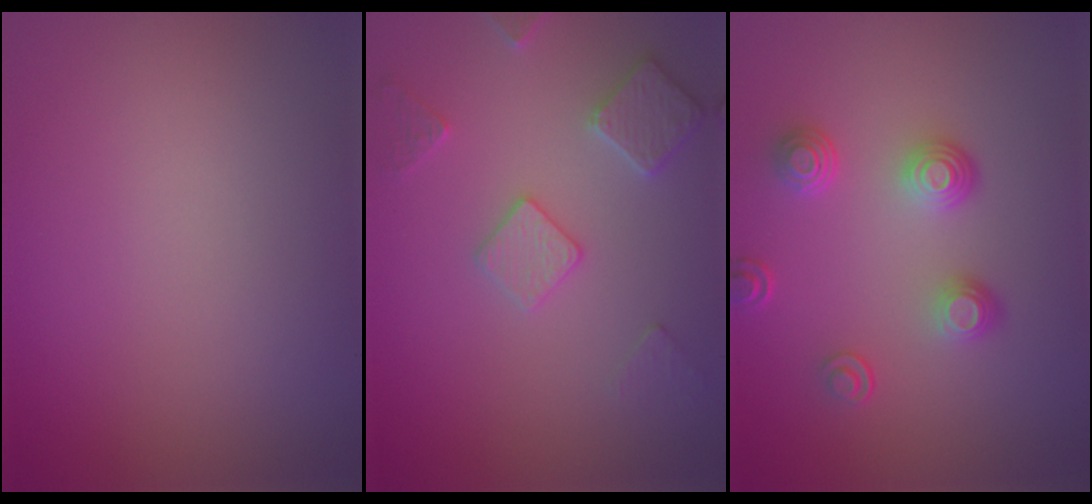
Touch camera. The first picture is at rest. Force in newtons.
{"total": 2.9, "press": 2.8, "slide": 0.5}
{"total": 3.7, "press": 2.9, "slide": 2.3}